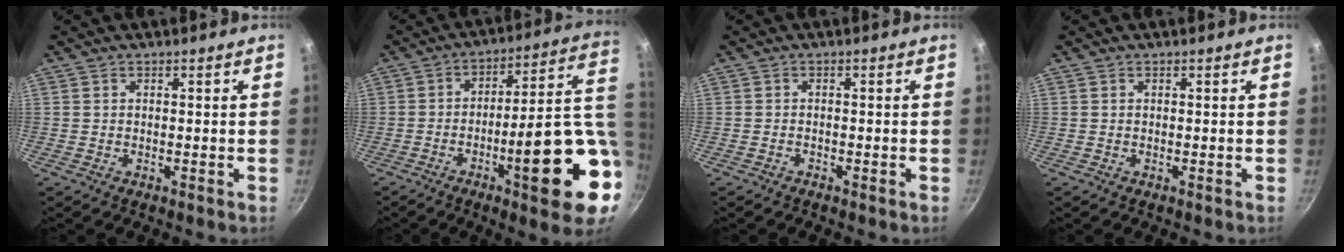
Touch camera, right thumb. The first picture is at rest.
{"total": 21.6, "force": [-3.4, 5.7, 20.5], "torque": [-0.266, 0.012, -0.044]}
{"total": 0.6, "force": [-0.5, 0.1, 0.2], "torque": [-0.016, 0.008, -0.011]}
{"total": 0.0}